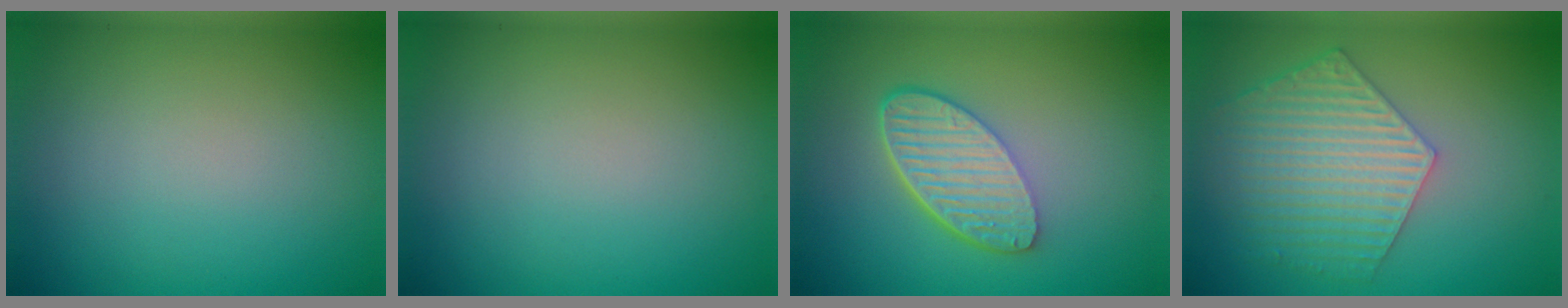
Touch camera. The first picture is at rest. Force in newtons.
{"total": 0.0}
{"total": 5.8, "press": 4.3, "slide": 4.0}
{"total": 6.4, "press": 4.9, "slide": 4.1}